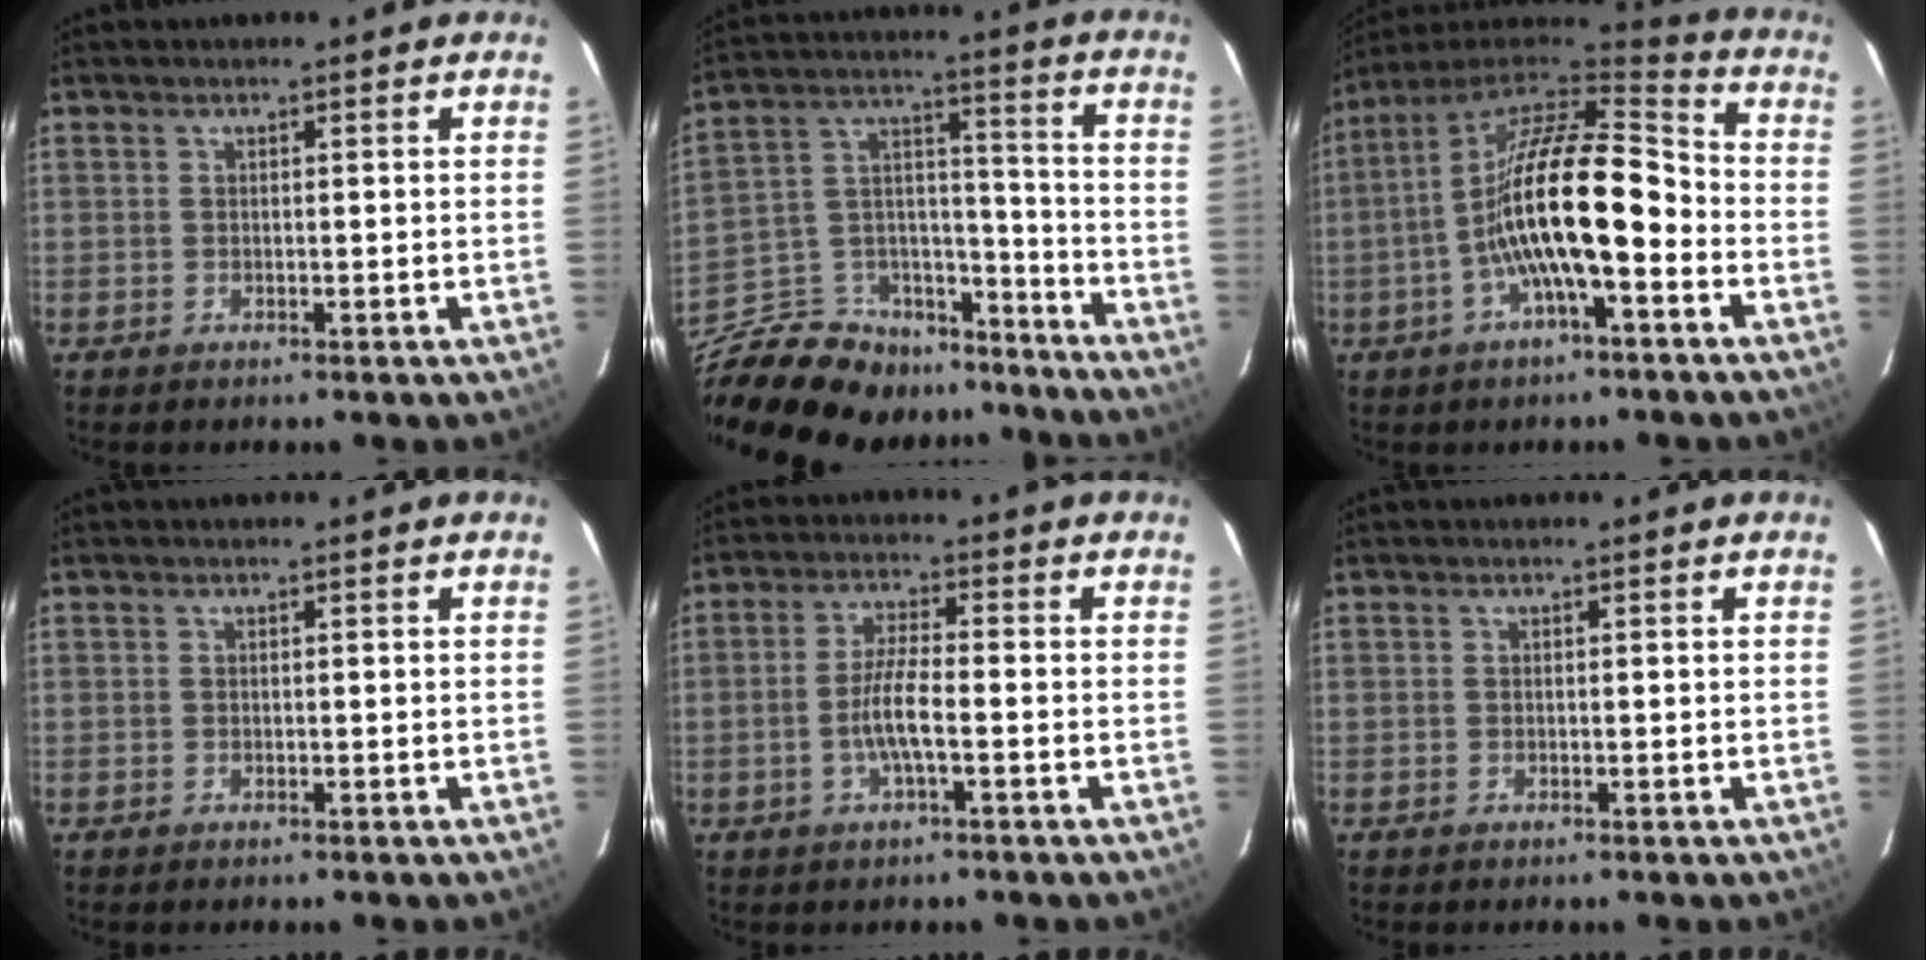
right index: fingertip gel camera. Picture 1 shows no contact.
{"total": 23.5, "force": [-17.5, 12.6, 9.3], "torque": [-0.221, 0.055, -0.257]}
{"total": 17.5, "force": [-4.8, 4.7, 16.2], "torque": [-0.296, -0.001, -0.095]}
{"total": 0.0}
{"total": 5.7, "force": [-1.7, 0.6, 5.4], "torque": [-0.109, -0.001, -0.034]}
{"total": 0.0}